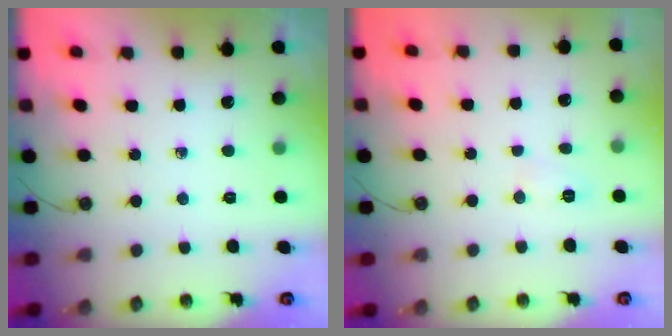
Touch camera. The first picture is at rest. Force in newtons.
{"total": 3.7, "press": 3.6, "slide": 1.0}